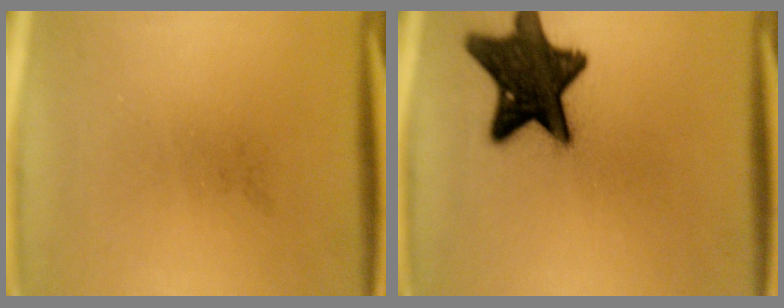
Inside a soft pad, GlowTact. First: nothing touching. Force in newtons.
{"total": 17.0}